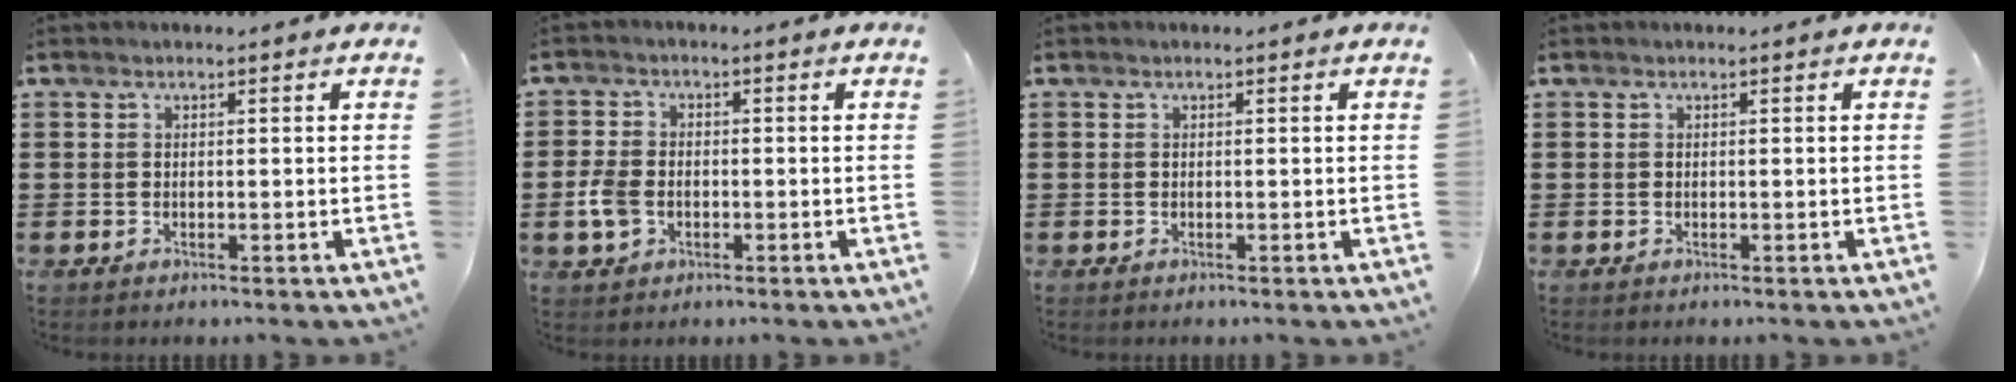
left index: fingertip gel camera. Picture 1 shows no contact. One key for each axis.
{"total": 4.1, "fx": -1.0, "fy": 2.8, "fz": 2.8, "tx": -0.080, "ty": -0.004, "tz": -0.026}
{"total": 0.0}
{"total": 0.0}